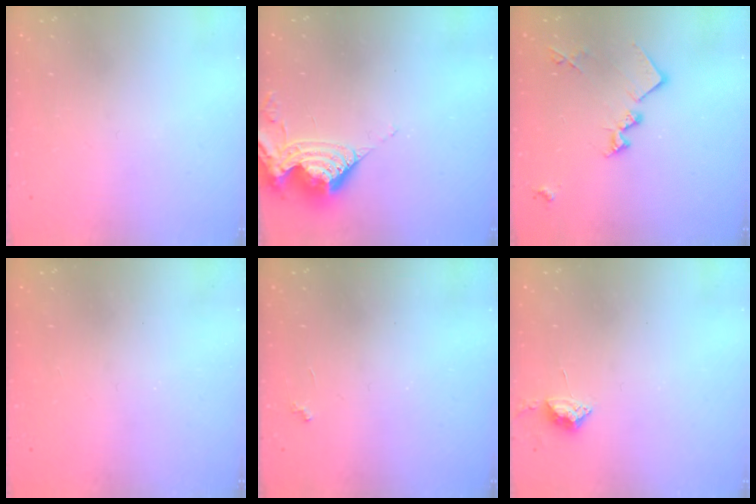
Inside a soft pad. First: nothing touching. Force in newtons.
{"total": 10.3, "press": 10.2, "slide": 1.2}
{"total": 12.7, "press": 12.7, "slide": 0.7}
{"total": 0.9, "press": 0.9, "slide": 0.3}
{"total": 2.3, "press": 2.3, "slide": 0.4}
{"total": 3.9, "press": 3.9, "slide": 0.5}